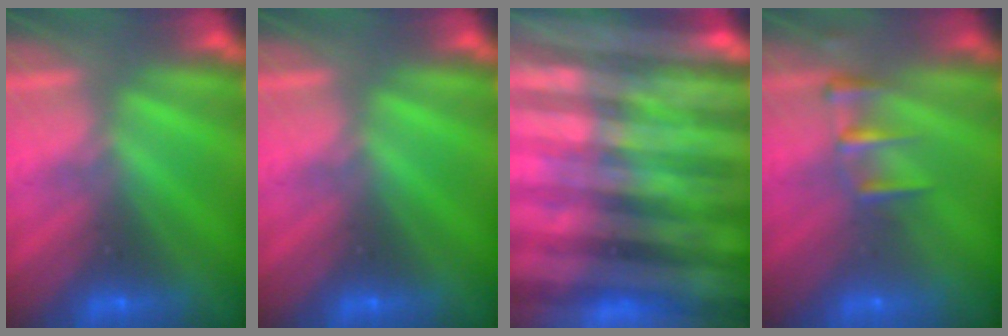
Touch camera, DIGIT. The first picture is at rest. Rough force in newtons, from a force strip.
{"total": 0.0}
{"total": 9.1}
{"total": 2.4}